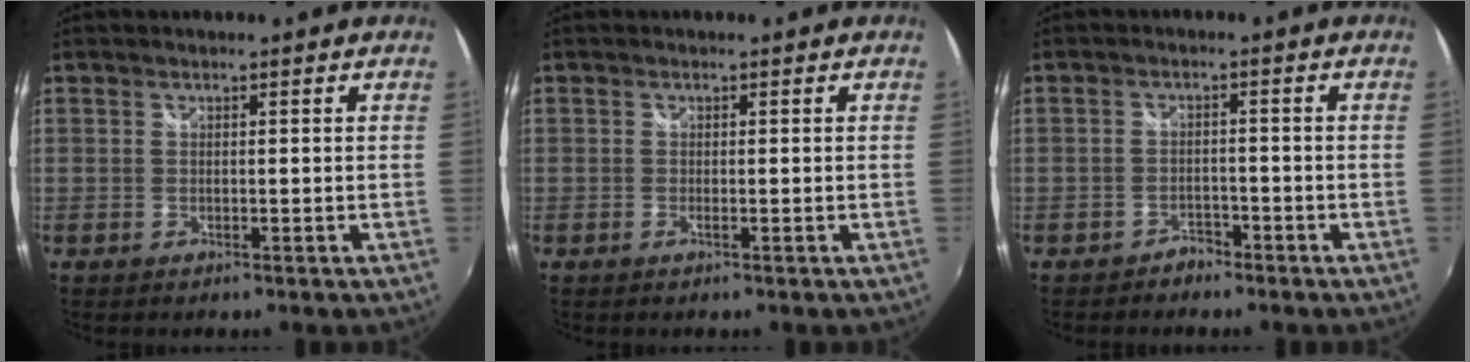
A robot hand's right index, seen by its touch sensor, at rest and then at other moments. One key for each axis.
{"total": 0.7, "fx": -0.4, "fy": -0.1, "fz": 0.6, "tx": -0.009, "ty": -0.001, "tz": -0.009}
{"total": 2.6, "fx": -2.2, "fy": 1.3, "fz": 0.2, "tx": -0.008, "ty": 0.003, "tz": -0.035}